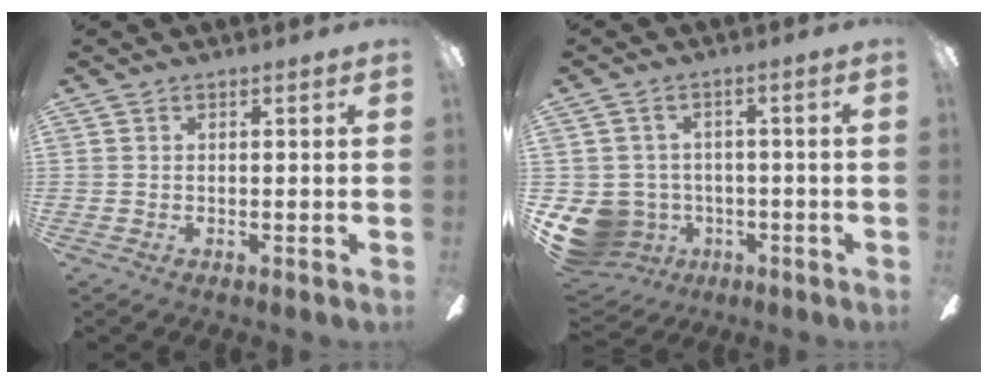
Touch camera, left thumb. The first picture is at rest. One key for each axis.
{"total": 9.2, "fx": -3.1, "fy": 8.2, "fz": 2.9, "tx": -0.109, "ty": 0.014, "tz": -0.051}